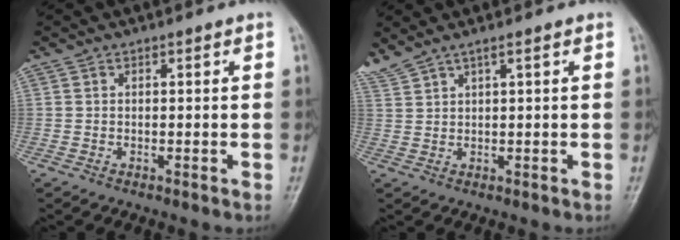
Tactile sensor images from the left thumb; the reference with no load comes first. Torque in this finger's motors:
{"motor_torque": [0.76, 0.15, 1.44, -1.34, 0.23]}